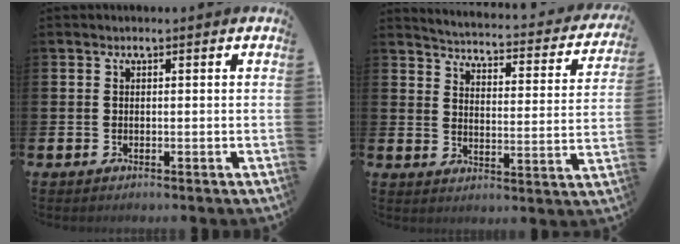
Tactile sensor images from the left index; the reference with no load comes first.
{"total": 3.2, "force": [3.0, 0.6, 0.8], "torque": [-0.040, -0.033, 0.042]}